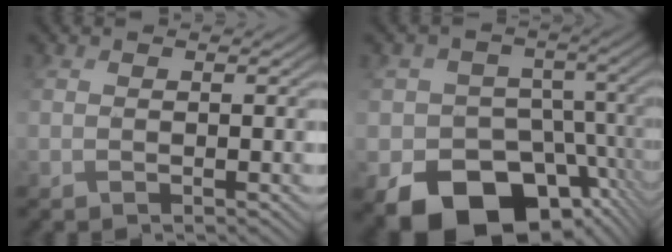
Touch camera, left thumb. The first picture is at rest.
{"total": 13.9, "force": [-6.4, 10.2, 7.0], "torque": [-0.112, -0.041, -0.105]}